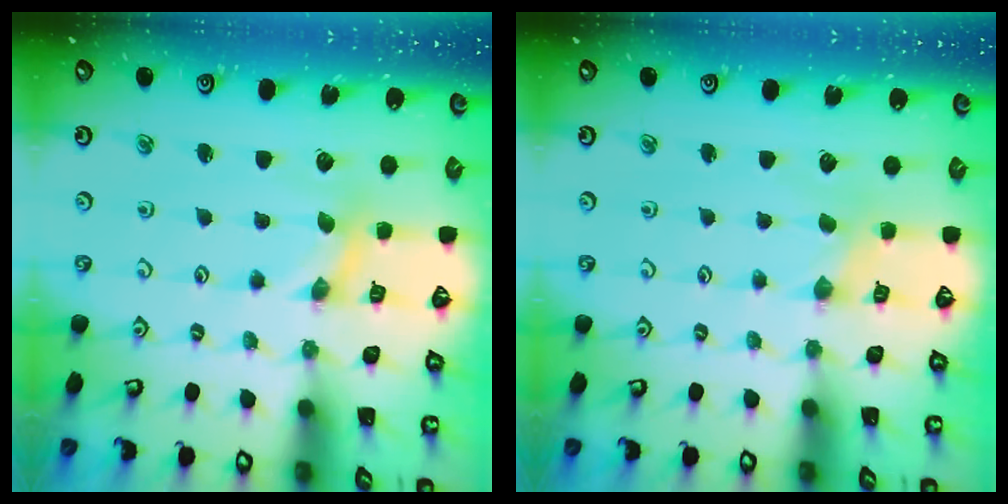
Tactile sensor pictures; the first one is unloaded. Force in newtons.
{"total": 0.0}